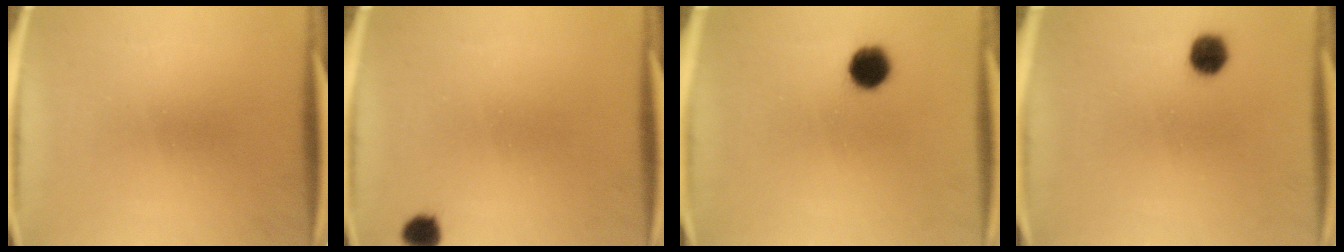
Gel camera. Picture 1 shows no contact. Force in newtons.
{"total": 2.8}
{"total": 6.8}
{"total": 4.7}